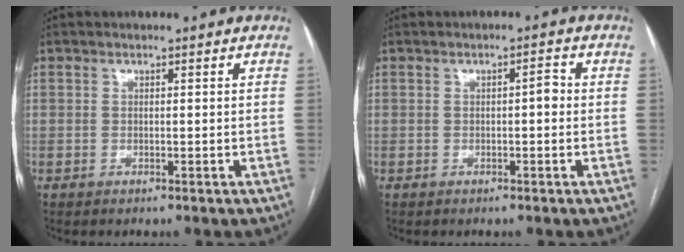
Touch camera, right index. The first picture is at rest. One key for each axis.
{"total": 1.8, "fx": -0.1, "fy": 0.5, "fz": 1.7, "tx": -0.022, "ty": 0.009, "tz": -0.001}